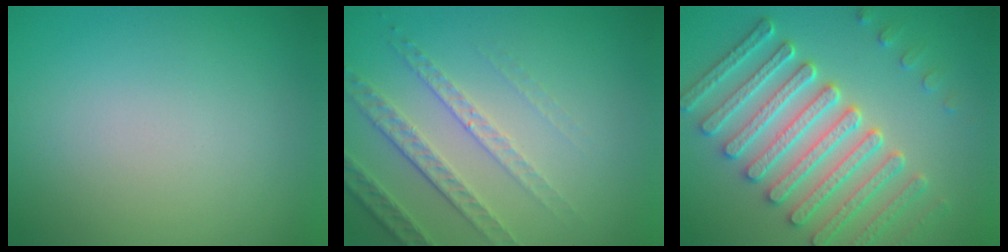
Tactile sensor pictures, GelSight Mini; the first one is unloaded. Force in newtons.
{"total": 4.6, "press": 3.3, "slide": 3.2}
{"total": 6.9, "press": 6.2, "slide": 3.1}